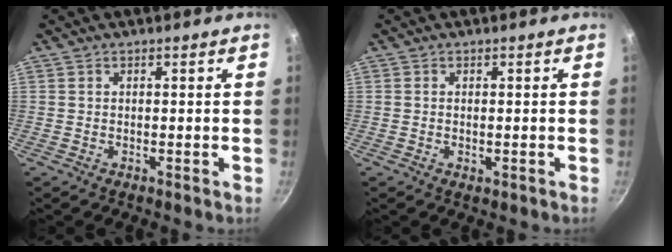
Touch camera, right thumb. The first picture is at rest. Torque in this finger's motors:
{"motor_torque": [-0.11, 0.04, -0.11, -0.08, -0.04]}